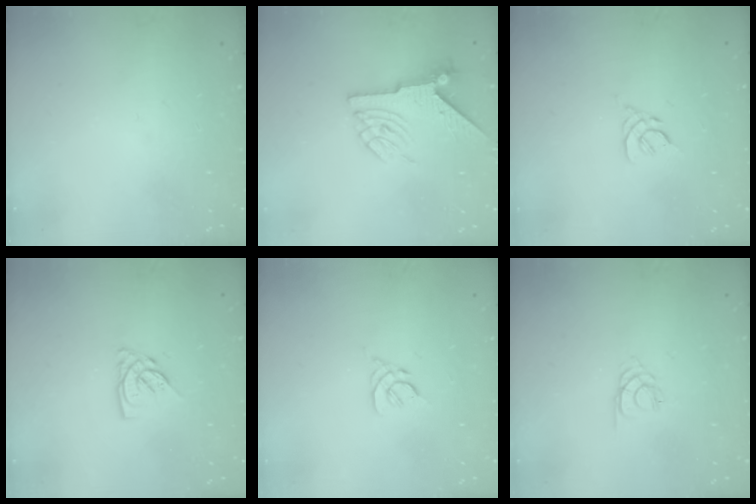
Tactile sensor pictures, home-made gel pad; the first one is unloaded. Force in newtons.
{"total": 6.4, "press": 6.4, "slide": 0.7}
{"total": 2.2, "press": 2.1, "slide": 0.6}
{"total": 5.6, "press": 5.6, "slide": 0.5}
{"total": 2.2, "press": 2.1, "slide": 0.6}
{"total": 1.6, "press": 1.6, "slide": 0.3}